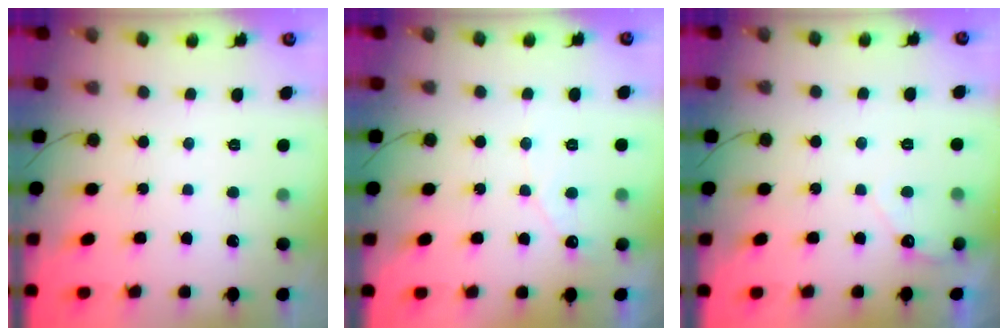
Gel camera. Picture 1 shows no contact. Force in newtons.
{"total": 3.2, "press": 3.2, "slide": 0.1}
{"total": 2.8, "press": 2.8, "slide": 0.1}